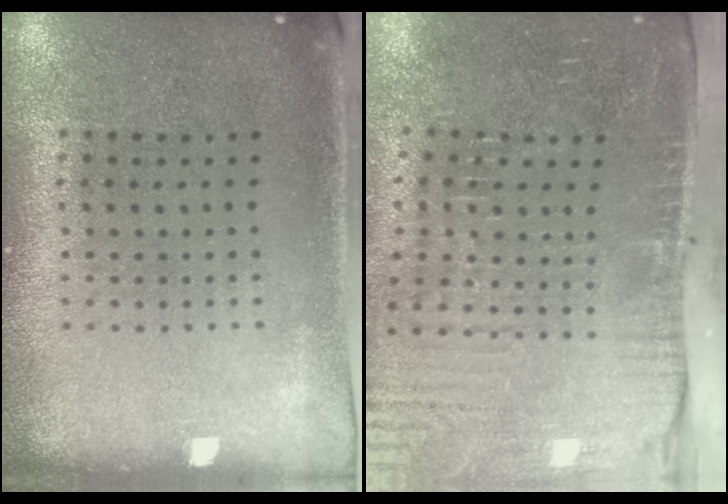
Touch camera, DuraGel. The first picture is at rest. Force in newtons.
{"total": 4.8, "press": 4.1, "slide": 2.4}